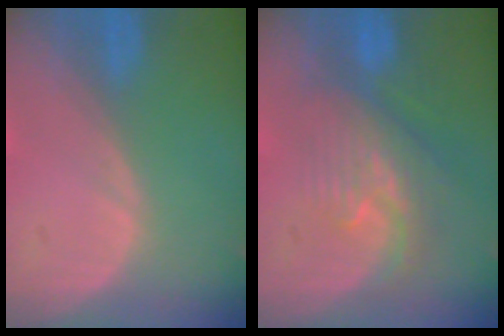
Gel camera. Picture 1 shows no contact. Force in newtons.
{"total": 7.9, "press": 7.4, "slide": 2.9}